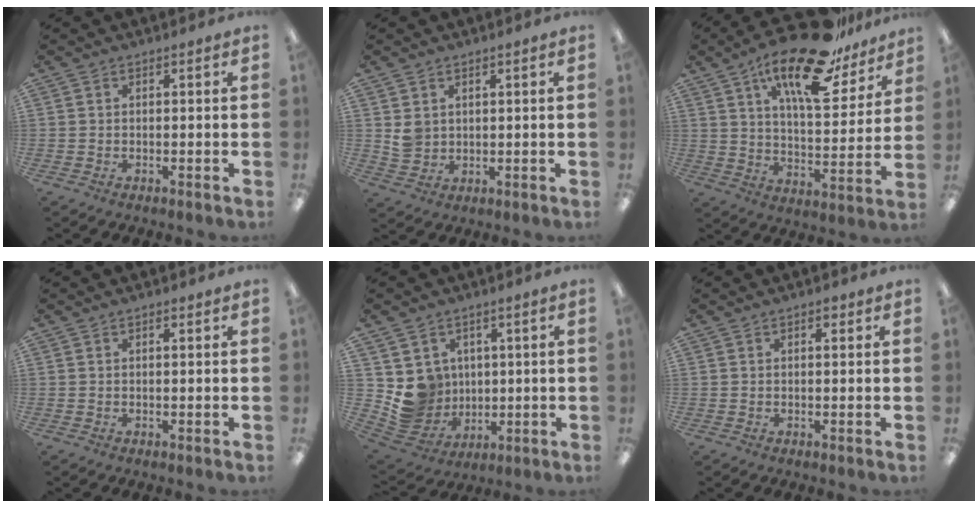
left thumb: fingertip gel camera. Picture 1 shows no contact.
{"total": 3.6, "force": [1.6, 3.1, 1.1], "torque": [-0.018, 0.000, 0.031]}
{"total": 22.2, "force": [14.9, 8.1, 14.3], "torque": [-0.227, -0.084, 0.246]}
{"total": 0.5, "force": [0.4, 0.2, 0.4], "torque": [-0.008, 0.003, 0.006]}
{"total": 8.8, "force": [2.2, 8.4, 1.2], "torque": [-0.045, -0.021, 0.054]}
{"total": 1.2, "force": [0.7, 0.6, 0.8], "torque": [-0.009, -0.001, 0.010]}